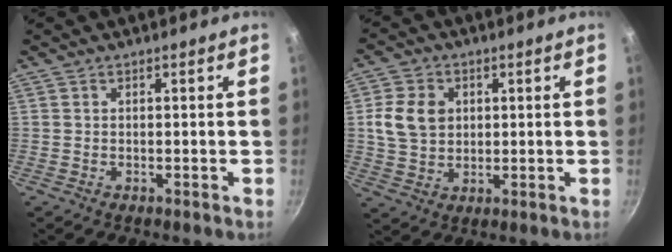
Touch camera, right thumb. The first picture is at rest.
{"total": 8.7, "force": [1.7, 6.8, 5.2], "torque": [-0.084, 0.001, 0.035]}